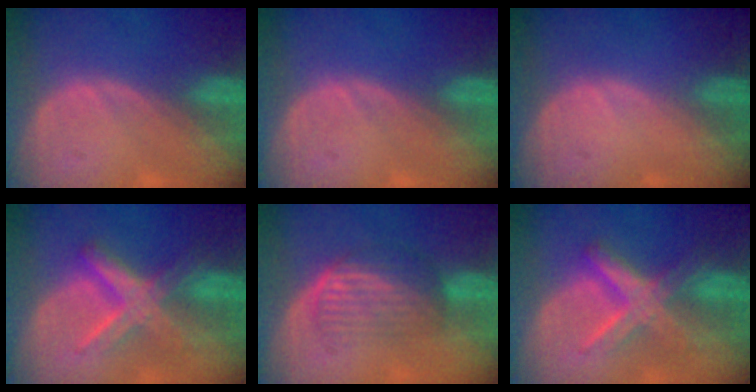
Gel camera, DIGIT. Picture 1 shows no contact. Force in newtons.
{"total": 0.0}
{"total": 0.0}
{"total": 7.3, "press": 7.3, "slide": 0.5}
{"total": 5.8, "press": 5.5, "slide": 2.0}
{"total": 7.3, "press": 7.3, "slide": 0.5}